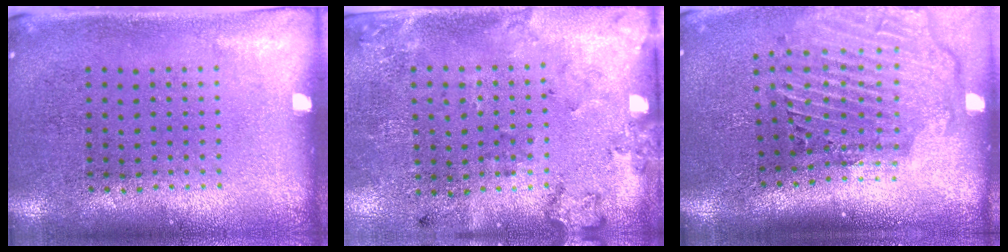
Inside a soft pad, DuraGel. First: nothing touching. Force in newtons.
{"total": 2.0, "press": 1.3, "slide": 1.5}
{"total": 2.9, "press": 2.2, "slide": 1.8}